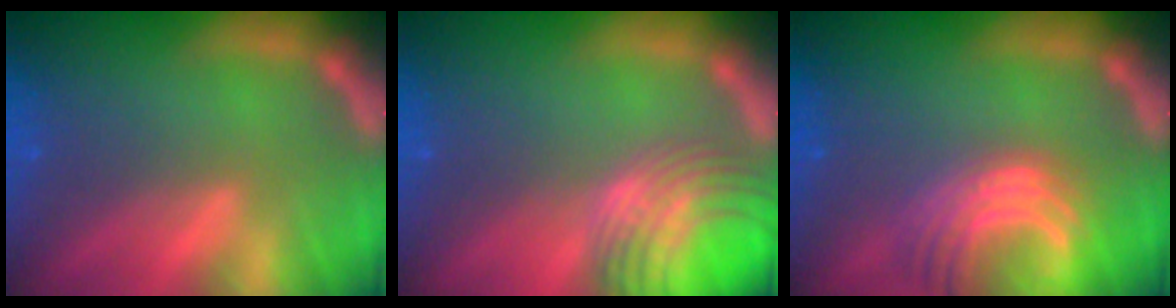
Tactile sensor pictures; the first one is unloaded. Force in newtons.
{"total": 9.5}
{"total": 7.6}